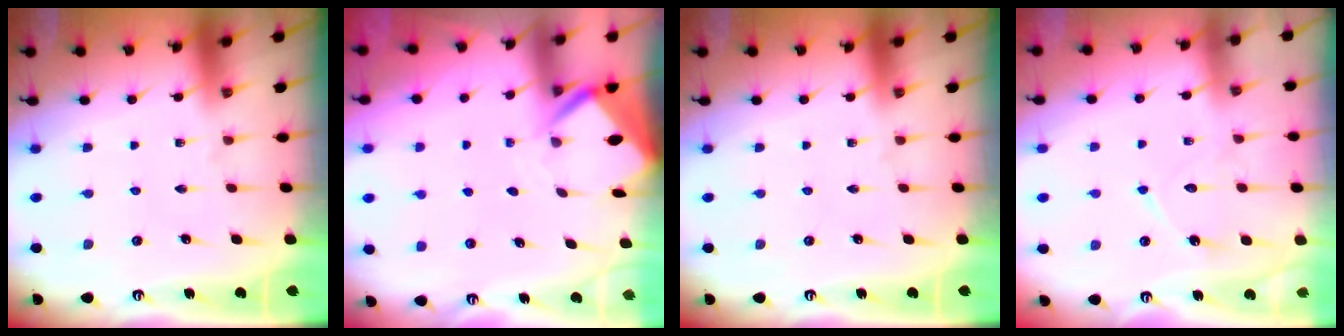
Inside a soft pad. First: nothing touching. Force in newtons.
{"total": 3.4, "press": 3.4, "slide": 0.3}
{"total": 0.0}
{"total": 8.6, "press": 8.6, "slide": 0.8}